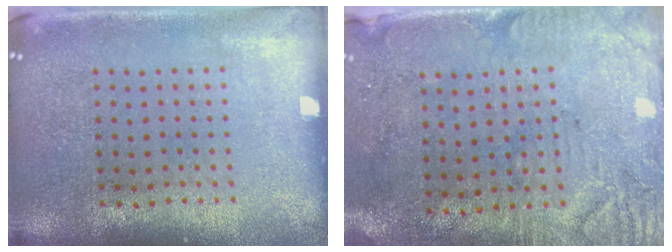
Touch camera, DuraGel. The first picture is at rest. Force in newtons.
{"total": 3.1, "press": 2.5, "slide": 1.7}